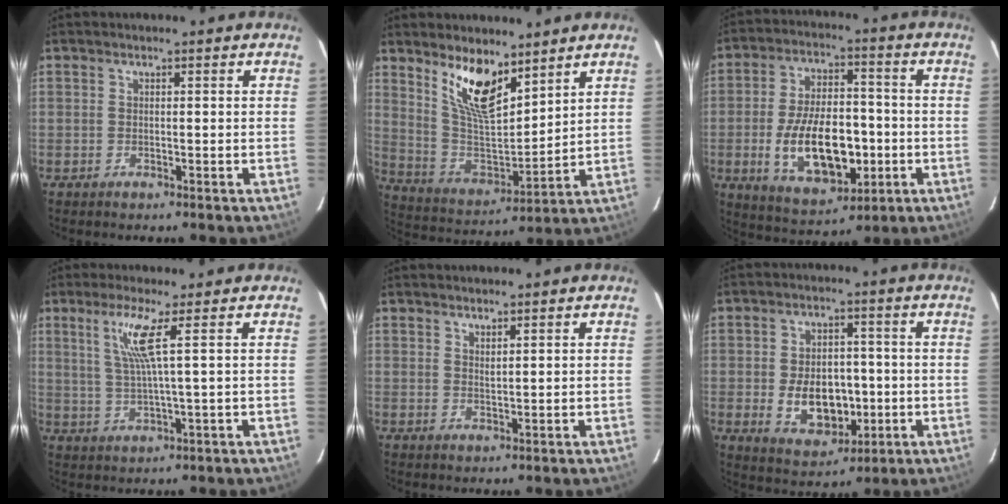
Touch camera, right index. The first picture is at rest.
{"total": 12.8, "force": [8.6, 4.5, 8.3], "torque": [-0.159, -0.006, 0.174]}
{"total": 16.5, "force": [-3.7, 8.5, 13.7], "torque": [-0.262, 0.001, -0.042]}
{"total": 6.0, "force": [2.5, -1.1, 5.4], "torque": [-0.102, -0.005, 0.053]}
{"total": 1.3, "force": [1.1, 0.2, 0.7], "torque": [-0.013, 0.000, 0.019]}
{"total": 10.7, "force": [-1.8, 7.2, 7.7], "torque": [-0.153, -0.001, -0.011]}